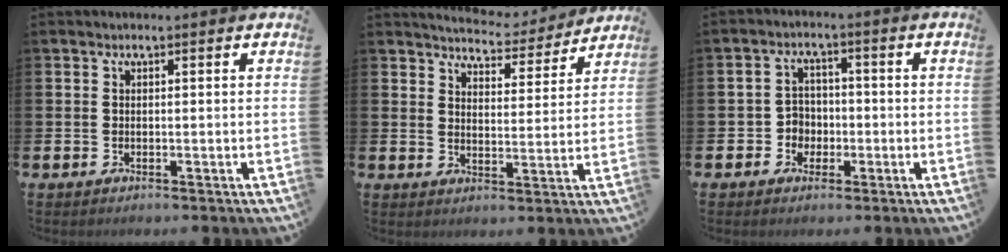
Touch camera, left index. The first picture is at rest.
{"total": 5.2, "force": [5.1, 1.0, 0.3], "torque": [-0.010, -0.042, 0.084]}
{"total": 3.4, "force": [-1.2, 3.1, 0.6], "torque": [-0.022, 0.004, -0.030]}